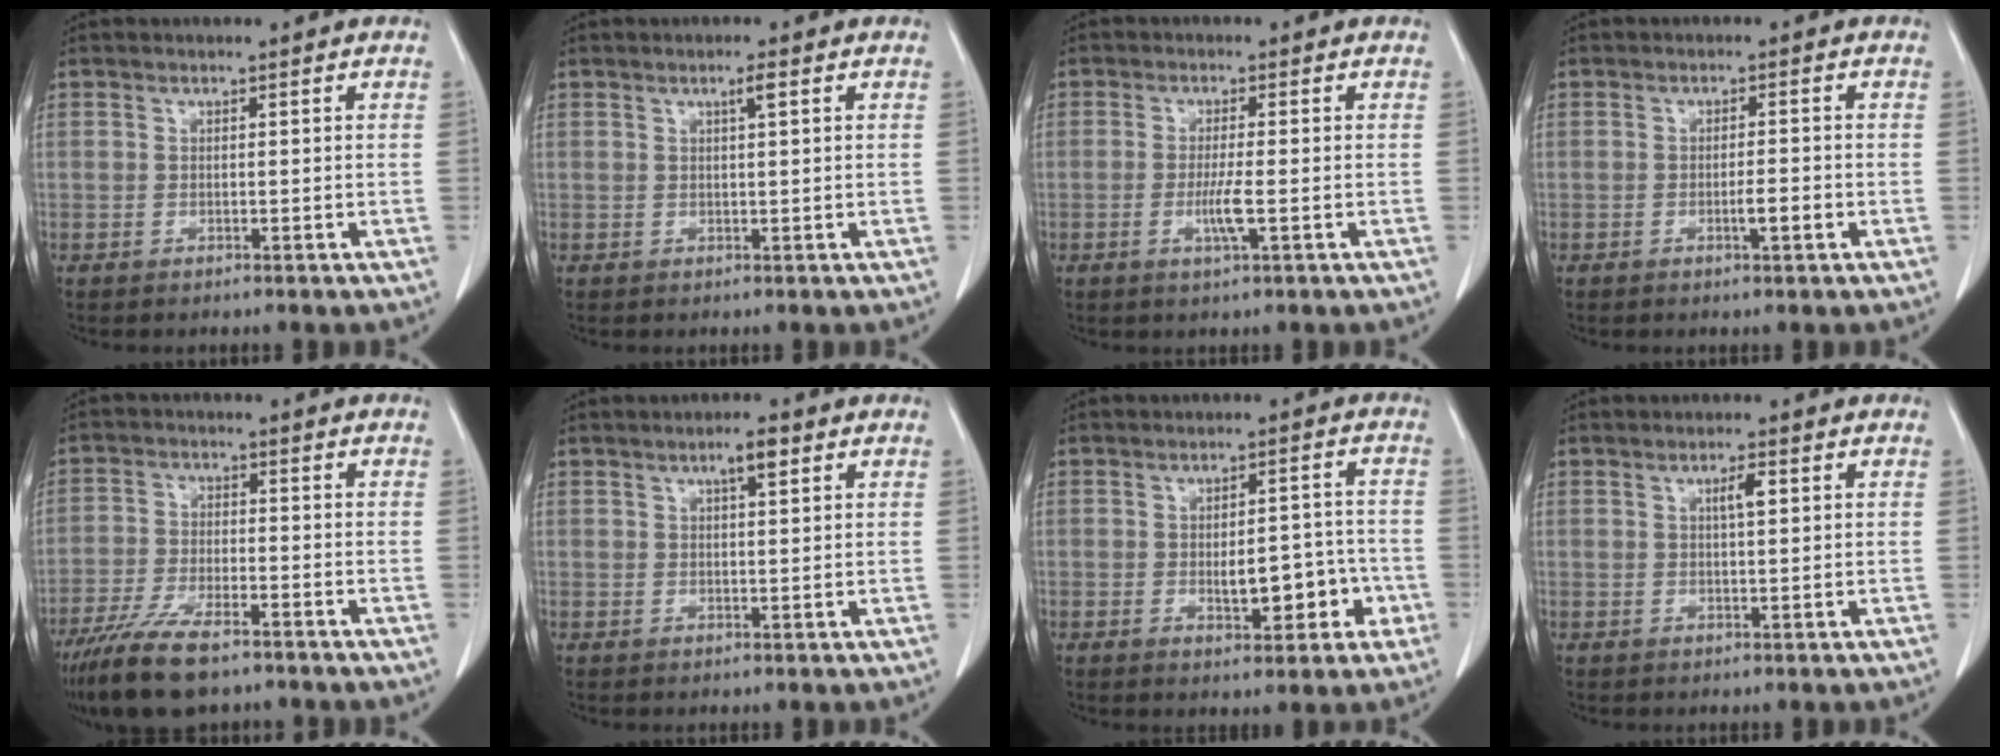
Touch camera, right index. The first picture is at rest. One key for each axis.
{"total": 2.0, "fx": 0.9, "fy": 0.3, "fz": 1.7, "tx": -0.032, "ty": 0.002, "tz": 0.017}
{"total": 4.0, "fx": -1.1, "fy": 0.2, "fz": 3.8, "tx": -0.077, "ty": -0.006, "tz": -0.019}
{"total": 2.9, "fx": -1.0, "fy": 0.6, "fz": 2.7, "tx": -0.047, "ty": 0.001, "tz": -0.012}
{"total": 12.3, "fx": -9.0, "fy": 3.7, "fz": 7.6, "tx": -0.146, "ty": -0.024, "tz": -0.157}
{"total": 3.6, "fx": 1.8, "fy": 1.0, "fz": 2.9, "tx": -0.053, "ty": 0.003, "tz": 0.032}
{"total": 8.2, "fx": -2.2, "fy": 3.6, "fz": 7.0, "tx": -0.093, "ty": 0.020, "tz": -0.020}
{"total": 2.8, "fx": 0.9, "fy": 0.7, "fz": 2.6, "tx": -0.047, "ty": 0.003, "tz": 0.017}